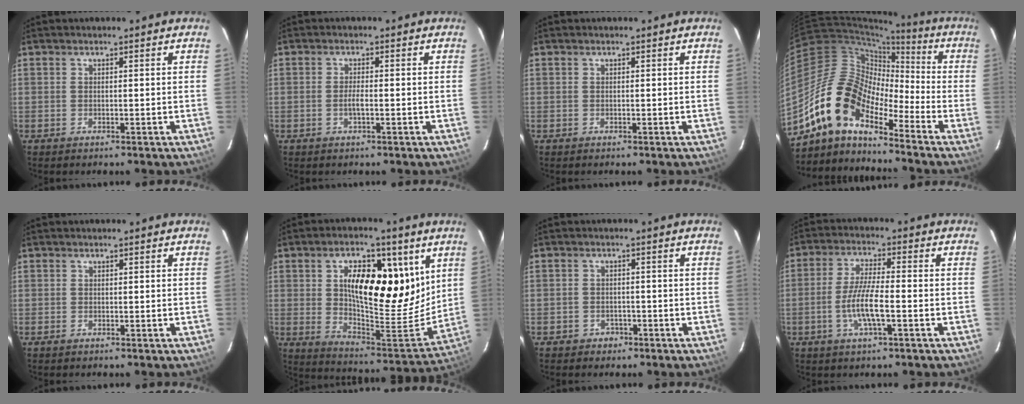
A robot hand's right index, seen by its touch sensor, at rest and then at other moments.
{"total": 1.6, "force": [-0.6, 0.3, 1.5], "torque": [-0.031, -0.002, -0.011]}
{"total": 0.0}
{"total": 13.8, "force": [-10.1, 5.5, 7.6], "torque": [-0.126, 0.014, -0.211]}
{"total": 0.5, "force": [0.0, 0.5, -0.1], "torque": [0.003, 0.002, -0.001]}
{"total": 20.2, "force": [7.7, 9.1, 16.3], "torque": [-0.255, 0.004, 0.130]}
{"total": 2.9, "force": [-1.6, 2.4, 0.4], "torque": [-0.015, 0.008, -0.021]}
{"total": 7.5, "force": [-2.4, 1.2, 7.0], "torque": [-0.141, -0.005, -0.046]}